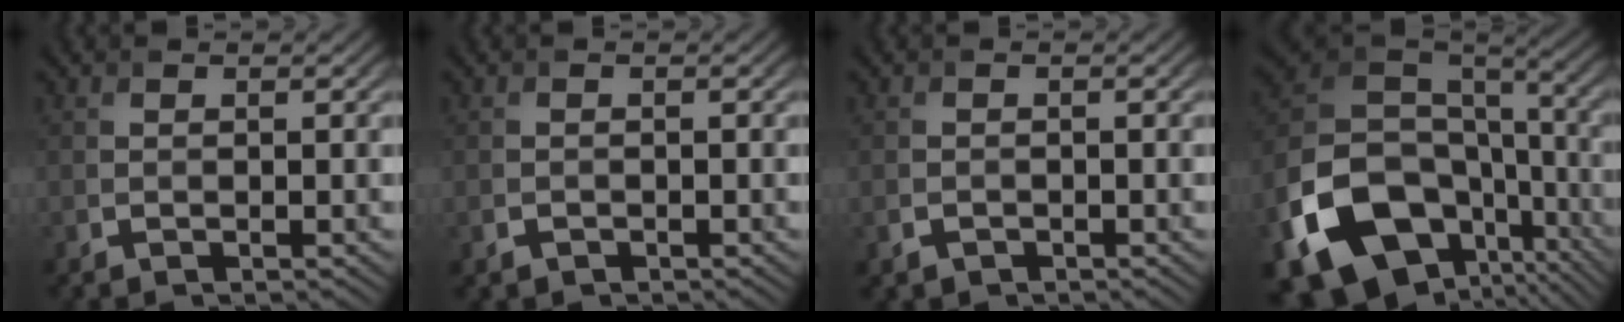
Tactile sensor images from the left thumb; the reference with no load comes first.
{"total": 0.9, "force": [-0.5, 0.7, 0.2], "torque": [-0.003, -0.004, -0.011]}
{"total": 1.2, "force": [-0.7, 1.0, 0.3], "torque": [-0.006, -0.004, -0.015]}
{"total": 21.3, "force": [-9.3, 15.2, 11.7], "torque": [-0.287, -0.049, -0.133]}